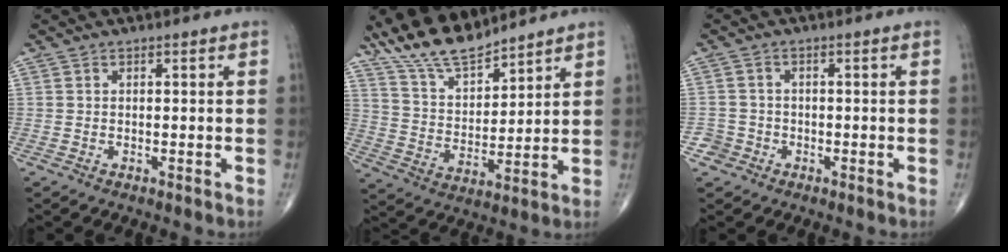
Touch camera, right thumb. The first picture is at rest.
{"total": 12.0, "force": [10.5, 3.6, 4.6], "torque": [-0.073, -0.053, 0.205]}
{"total": 2.6, "force": [-1.3, 2.2, -0.4], "torque": [0.021, 0.011, -0.031]}